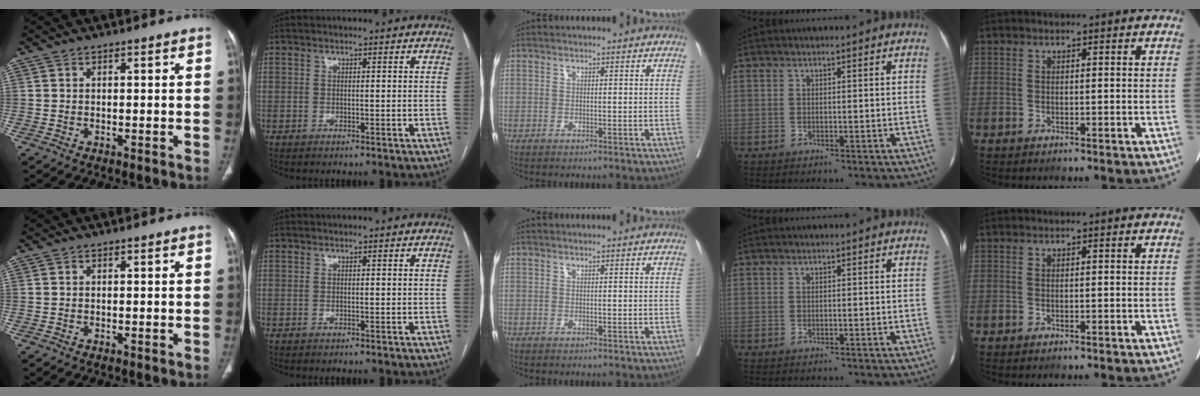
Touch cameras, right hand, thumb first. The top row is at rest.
{}